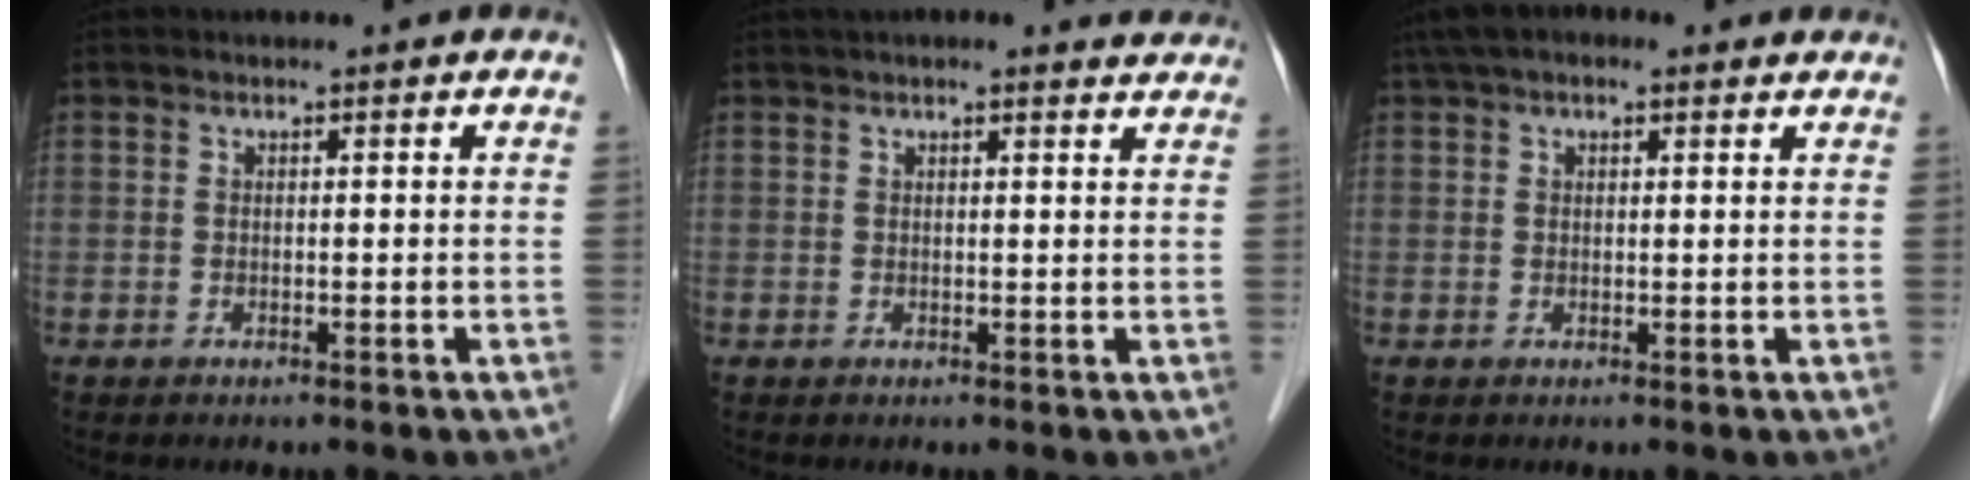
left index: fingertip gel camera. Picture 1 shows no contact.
{"total": 6.5, "force": [5.8, 1.9, 2.2], "torque": [-0.018, 0.029, 0.061]}
{"total": 6.8, "force": [4.7, 2.9, 3.9], "torque": [-0.065, 0.043, 0.074]}